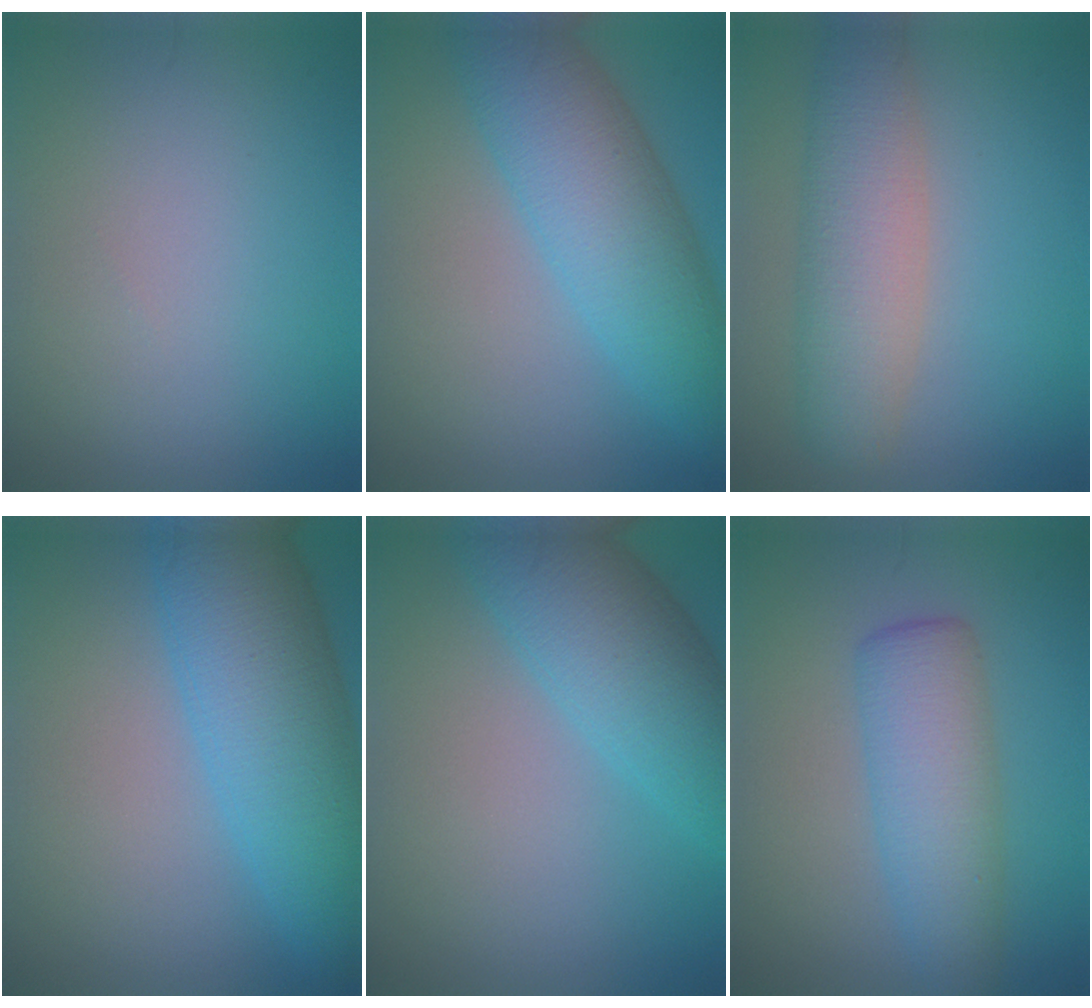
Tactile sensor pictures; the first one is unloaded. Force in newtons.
{"total": 8.0, "press": 8.0, "slide": 0.2}
{"total": 5.7, "press": 5.7, "slide": 0.3}
{"total": 10.0, "press": 10.0, "slide": 0.3}
{"total": 7.3, "press": 7.3, "slide": 0.2}
{"total": 5.3, "press": 5.3, "slide": 0.2}